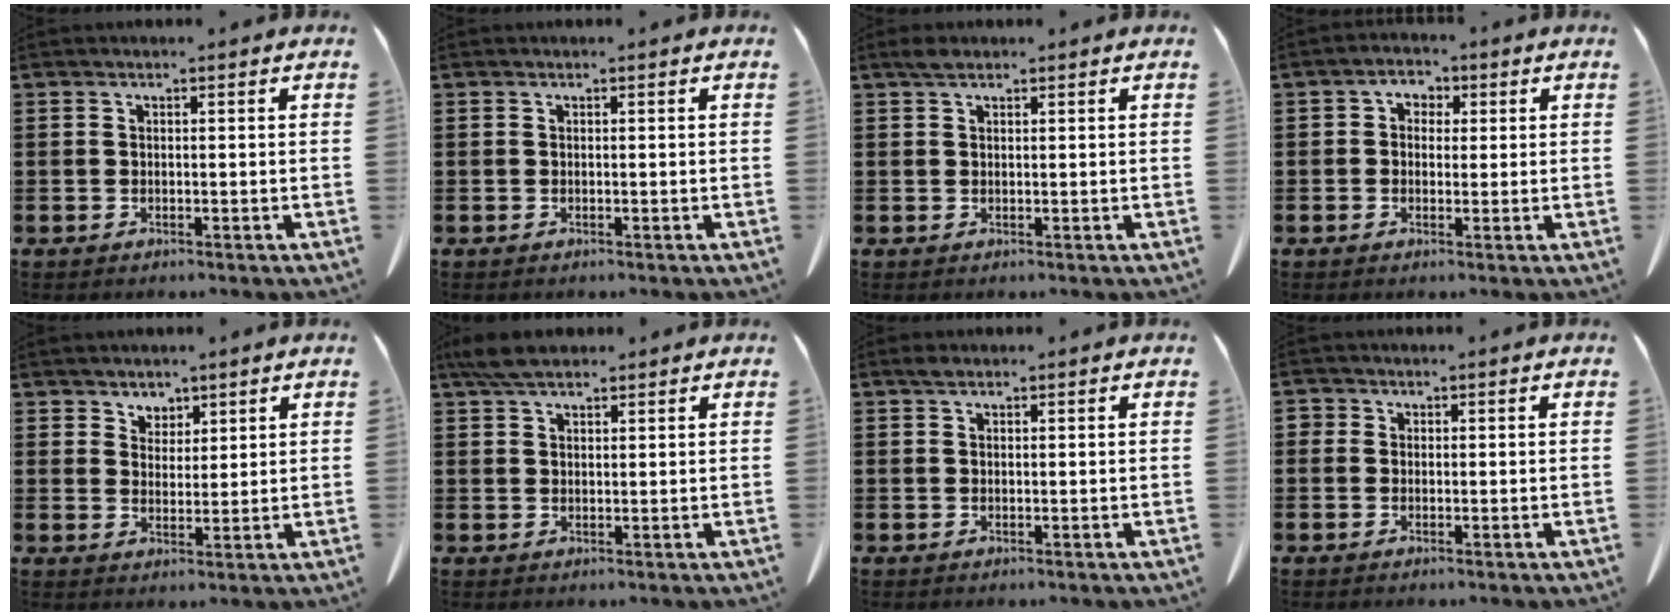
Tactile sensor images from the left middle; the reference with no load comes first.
{"total": 0.0}
{"total": 1.4, "force": [1.0, 0.6, 0.7], "torque": [-0.017, 0.003, 0.019]}
{"total": 2.1, "force": [0.0, 1.8, 0.9], "torque": [-0.027, 0.010, -0.004]}
{"total": 3.2, "force": [2.7, 1.8, 0.0], "torque": [-0.012, 0.003, 0.051]}
{"total": 4.2, "force": [3.3, 1.4, 2.2], "torque": [-0.050, 0.003, 0.062]}
{"total": 0.9, "force": [0.6, 0.4, 0.5], "torque": [-0.012, 0.003, 0.011]}
{"total": 0.9, "force": [0.0, 0.9, 0.2], "torque": [-0.007, 0.005, -0.001]}